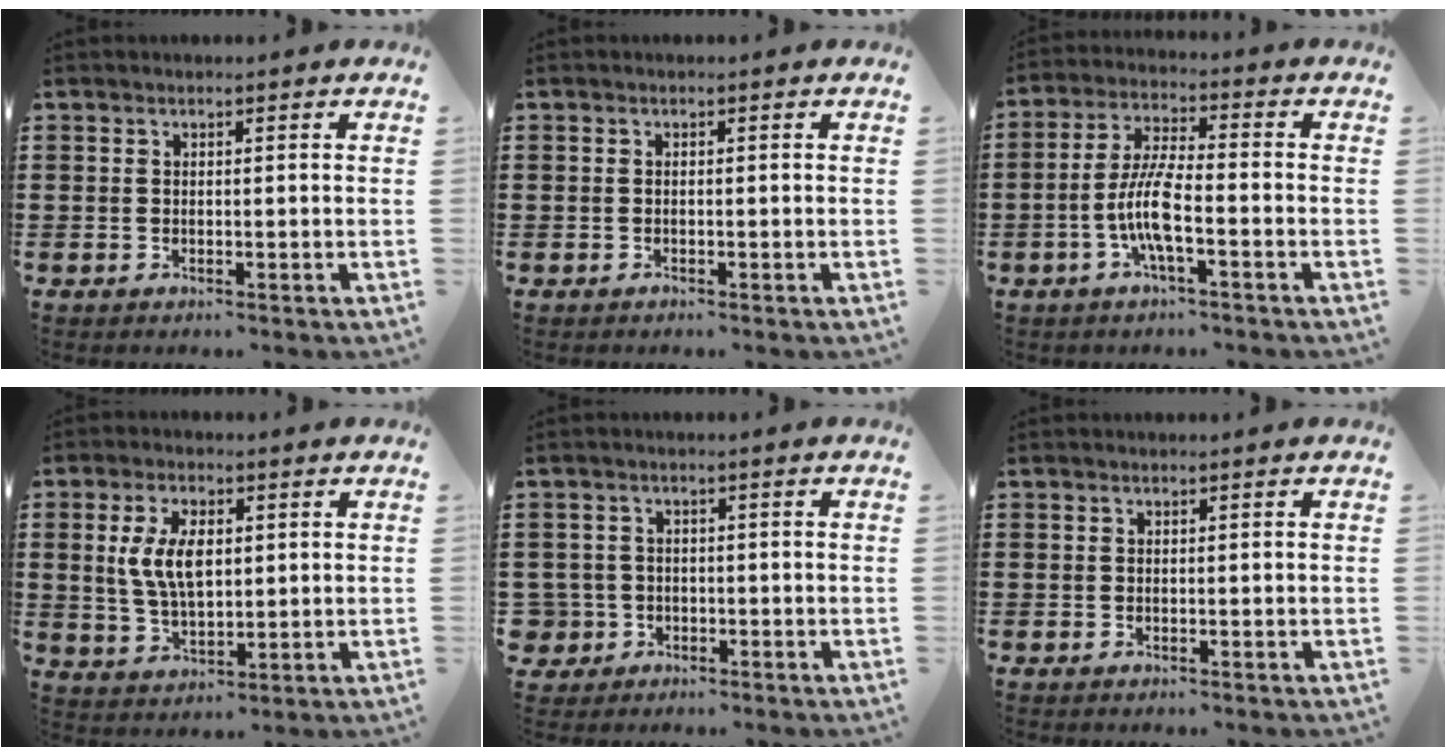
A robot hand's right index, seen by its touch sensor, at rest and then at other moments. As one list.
[{"total": 0.0}, {"total": 7.6, "force": [-2.5, 1.7, 6.9], "torque": [-0.157, -0.012, -0.055]}, {"total": 7.4, "force": [1.3, 3.8, 6.2], "torque": [-0.141, 0.007, 0.018]}, {"total": 2.8, "force": [-1.2, 2.5, 0.2], "torque": [-0.023, 0.001, -0.030]}, {"total": 0.0}]